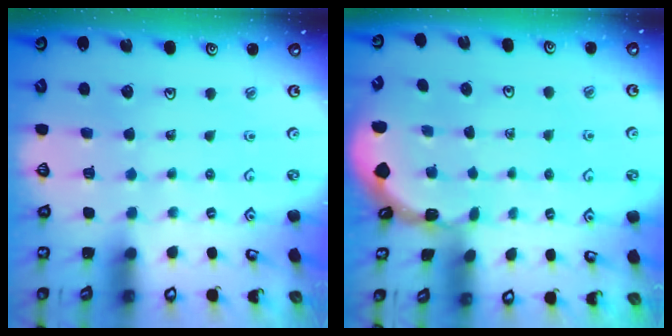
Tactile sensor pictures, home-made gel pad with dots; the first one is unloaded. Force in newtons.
{"total": 0.8, "press": 0.8, "slide": 0.1}